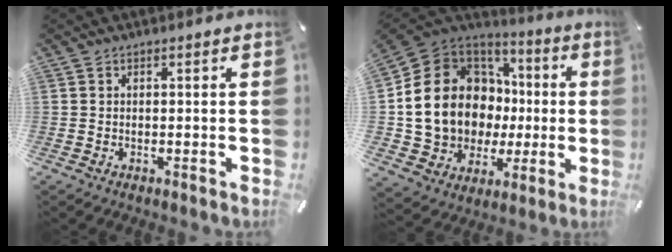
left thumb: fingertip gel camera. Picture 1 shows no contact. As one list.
[{"total": 18.7, "force": [0.9, 16.0, 9.7], "torque": [-0.221, -0.023, 0.039]}]